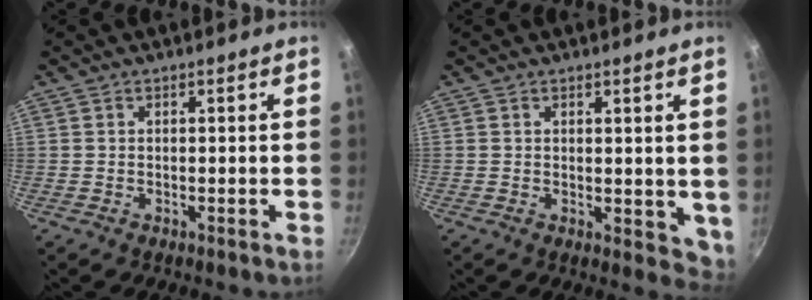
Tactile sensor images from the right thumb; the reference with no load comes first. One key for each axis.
{"total": 2.9, "fx": 0.7, "fy": 1.6, "fz": 2.3, "tx": -0.025, "ty": -0.004, "tz": 0.011}